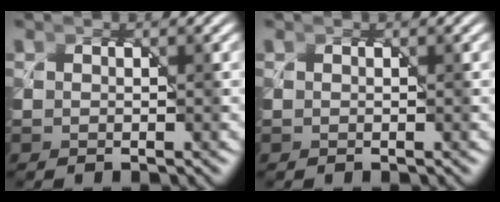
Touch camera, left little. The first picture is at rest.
{"total": 0.0}